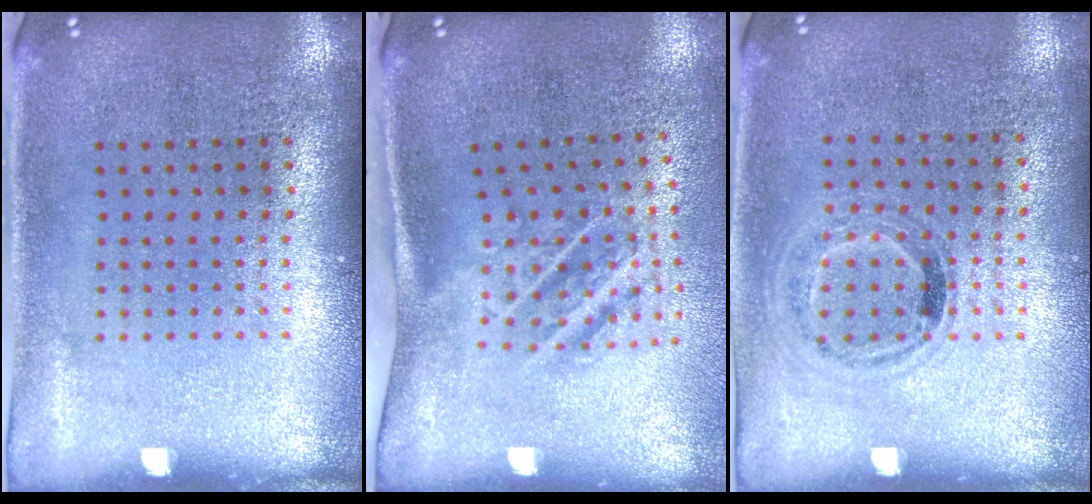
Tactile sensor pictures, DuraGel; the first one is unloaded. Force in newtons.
{"total": 1.9, "press": 1.2, "slide": 1.5}
{"total": 1.1, "press": 0.9, "slide": 0.6}